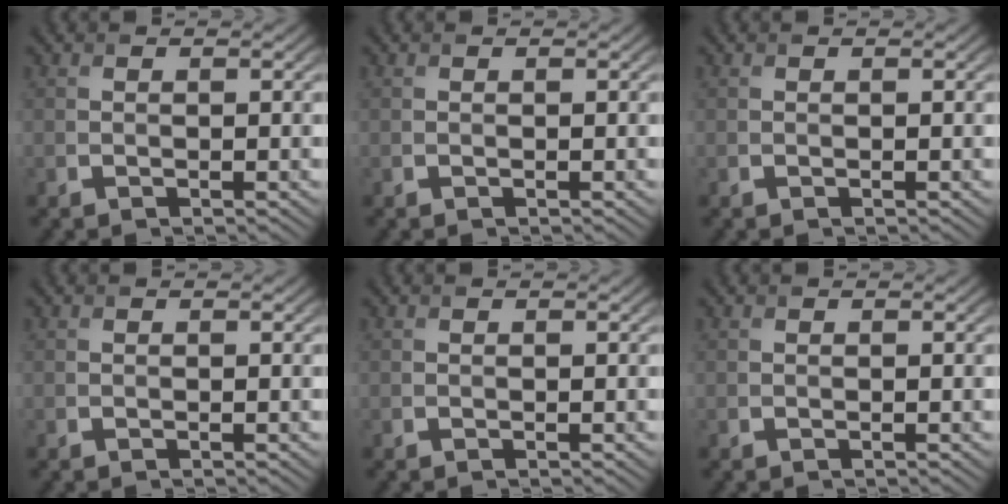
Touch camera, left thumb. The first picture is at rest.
{"total": 0.0}
{"total": 0.0}
{"total": 0.0}
{"total": 0.0}
{"total": 0.0}